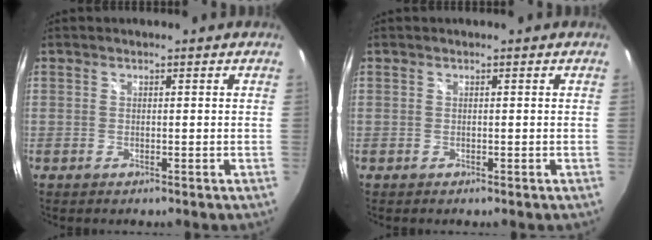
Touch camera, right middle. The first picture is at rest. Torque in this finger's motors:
{"motor_torque": [0.16, -0.21, 0.01, 0.01]}